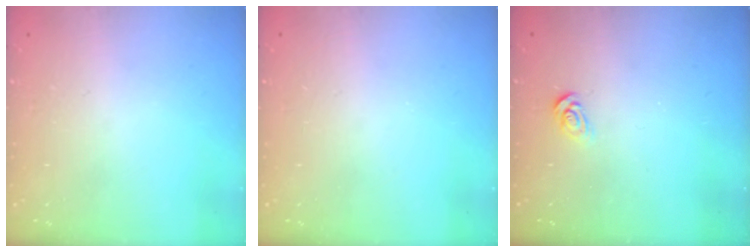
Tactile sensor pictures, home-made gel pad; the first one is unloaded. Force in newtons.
{"total": 0.0}
{"total": 3.8, "press": 3.8, "slide": 0.4}